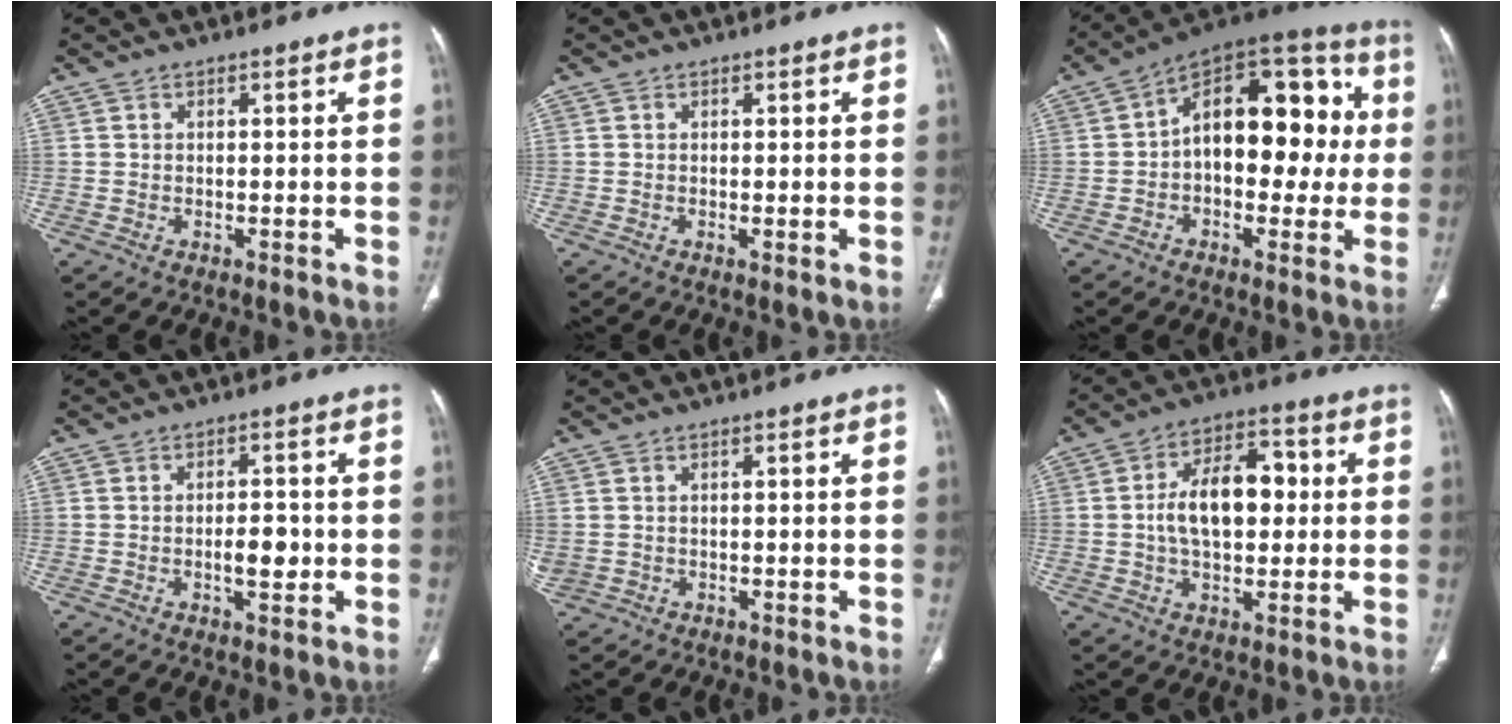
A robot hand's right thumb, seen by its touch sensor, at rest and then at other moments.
{"total": 0.8, "force": [-0.1, 0.2, 0.8], "torque": [-0.019, -0.004, -0.003]}
{"total": 20.5, "force": [1.1, 12.1, 16.5], "torque": [-0.191, 0.048, 0.006]}
{"total": 4.6, "force": [-0.8, 2.2, 4.0], "torque": [-0.053, 0.002, -0.012]}
{"total": 1.9, "force": [0.7, 1.1, 1.4], "torque": [-0.047, 0.007, 0.027]}
{"total": 13.1, "force": [0.8, 7.8, 10.5], "torque": [-0.152, 0.025, 0.009]}